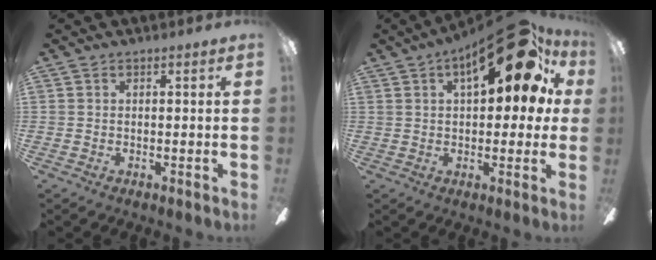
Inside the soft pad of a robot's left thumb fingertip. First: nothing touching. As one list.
[{"total": 20.6, "force": [9.4, 8.3, 16.4], "torque": [-0.226, -0.035, 0.144]}]